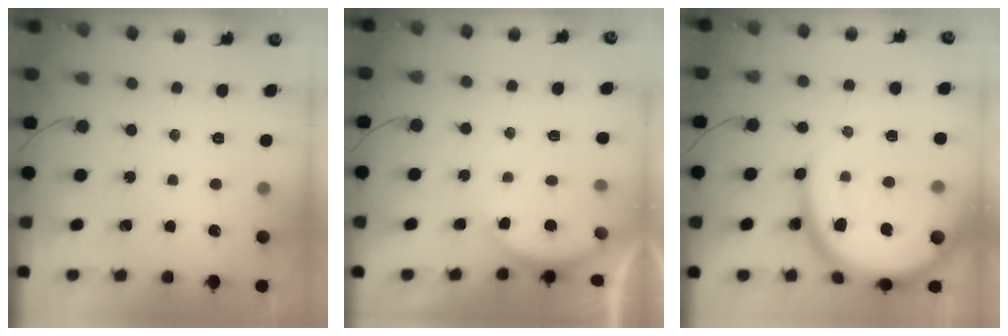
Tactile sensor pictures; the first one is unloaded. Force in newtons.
{"total": 2.6, "press": 2.5, "slide": 0.7}
{"total": 18.0, "press": 18.0, "slide": 1.4}